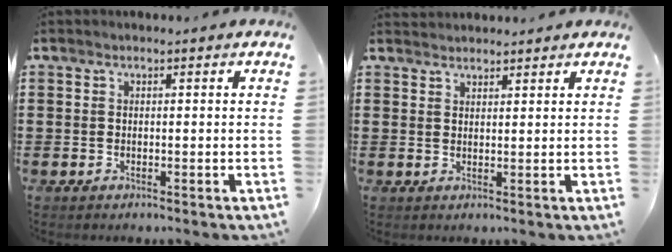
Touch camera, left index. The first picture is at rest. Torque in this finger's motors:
{"motor_torque": [2.14, 0.00, 0.34, 0.10]}